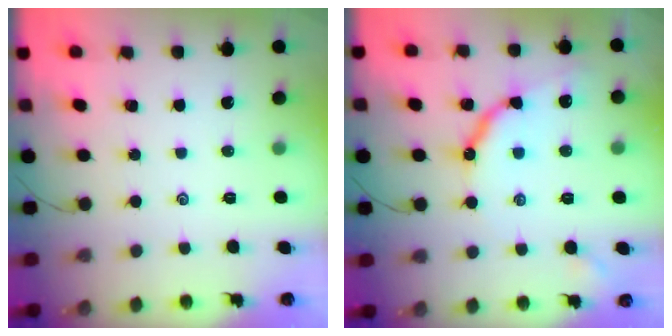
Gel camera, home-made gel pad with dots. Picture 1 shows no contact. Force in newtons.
{"total": 9.6, "press": 9.6, "slide": 1.0}